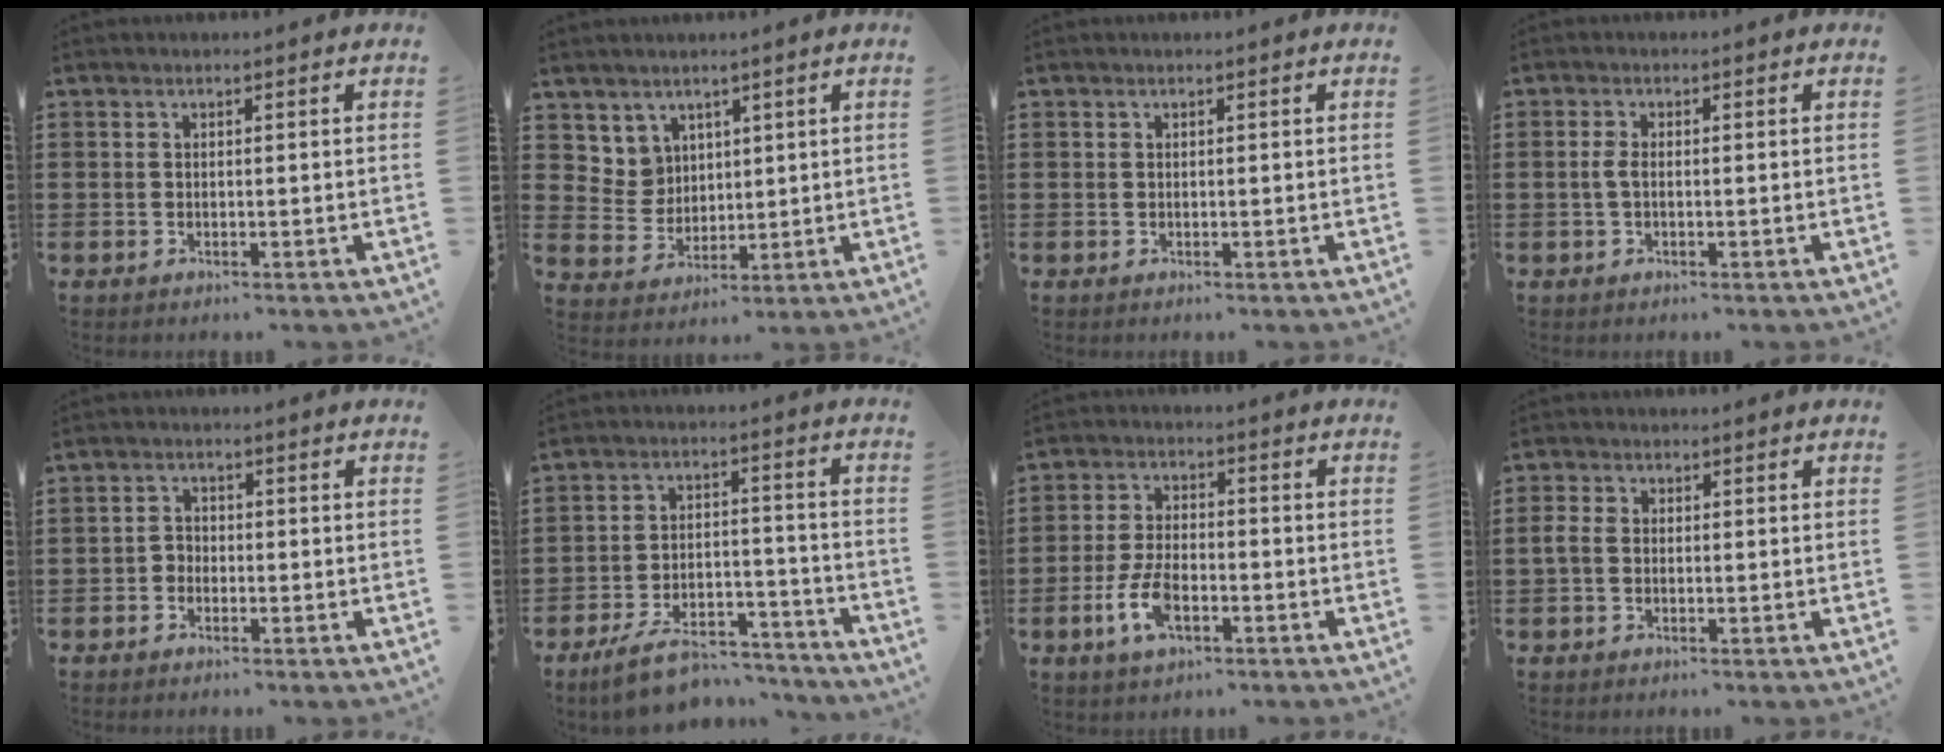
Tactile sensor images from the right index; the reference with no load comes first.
{"total": 5.1, "force": [3.1, 4.1, 0.4], "torque": [-0.033, 0.004, 0.059]}
{"total": 0.0}
{"total": 1.9, "force": [-0.2, 0.6, 1.8], "torque": [-0.049, -0.006, -0.009]}
{"total": 1.6, "force": [-1.2, 0.9, 0.4], "torque": [-0.011, 0.003, -0.026]}
{"total": 8.6, "force": [-7.4, 2.3, 3.8], "torque": [-0.067, 0.021, -0.138]}
{"total": 6.7, "force": [-2.8, 3.1, 5.3], "torque": [-0.128, -0.005, -0.058]}
{"total": 2.0, "force": [-0.3, 1.5, 1.3], "torque": [-0.044, -0.003, -0.011]}